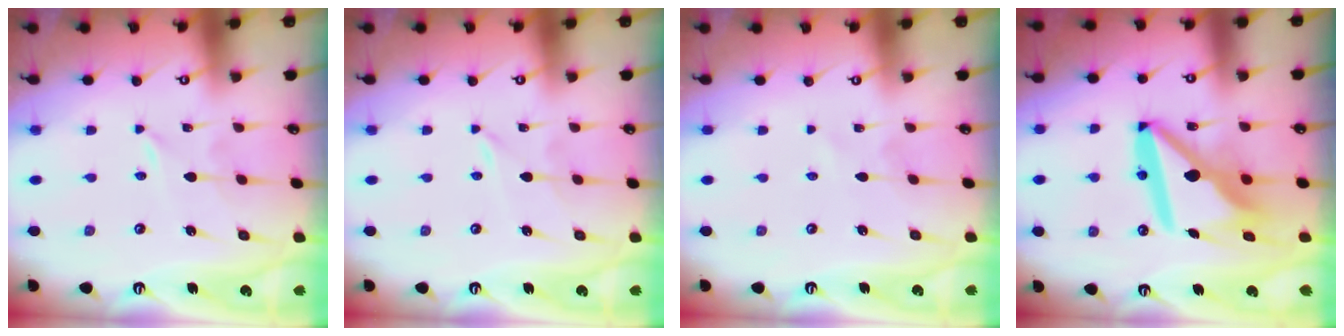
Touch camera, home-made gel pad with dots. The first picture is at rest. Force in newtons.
{"total": 0.0}
{"total": 0.6, "press": 0.6, "slide": 0.1}
{"total": 15.3, "press": 15.1, "slide": 1.9}